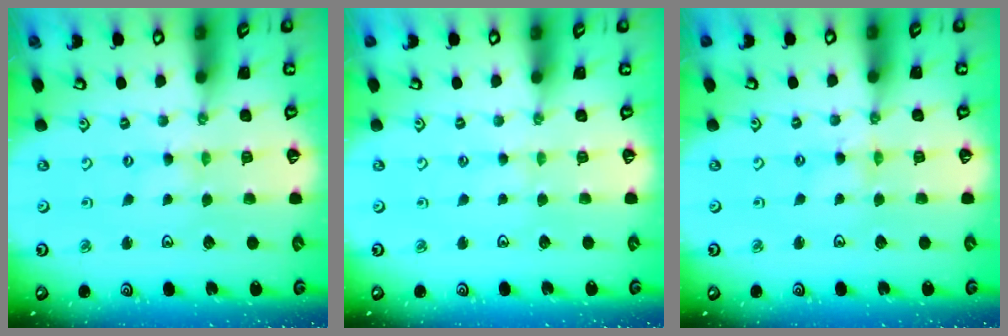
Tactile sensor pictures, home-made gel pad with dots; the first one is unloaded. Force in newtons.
{"total": 1.0, "press": 1.0, "slide": 0.2}
{"total": 0.6, "press": 0.6, "slide": 0.2}